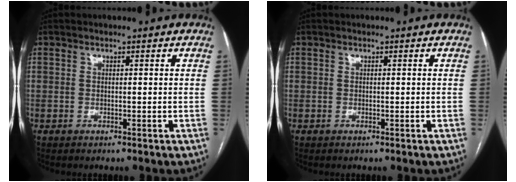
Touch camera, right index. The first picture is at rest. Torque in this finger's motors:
{"motor_torque": [0.04, 0.00, 0.03, 0.01]}